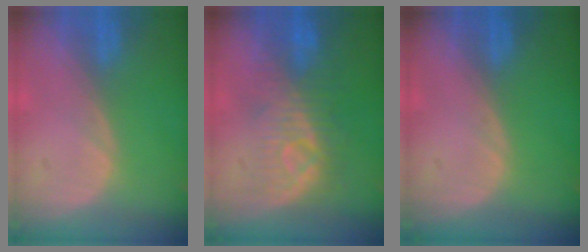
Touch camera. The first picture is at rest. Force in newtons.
{"total": 8.0, "press": 7.9, "slide": 1.7}
{"total": 0.0}